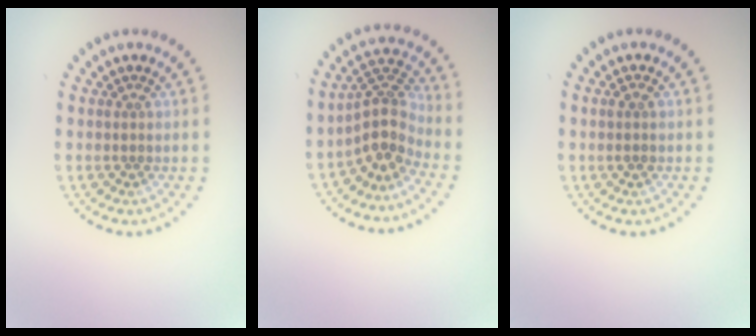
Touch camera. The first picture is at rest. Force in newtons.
{"total": 3.7, "press": 2.9, "slide": 2.3}
{"total": 1.0, "press": 0.9, "slide": 0.3}